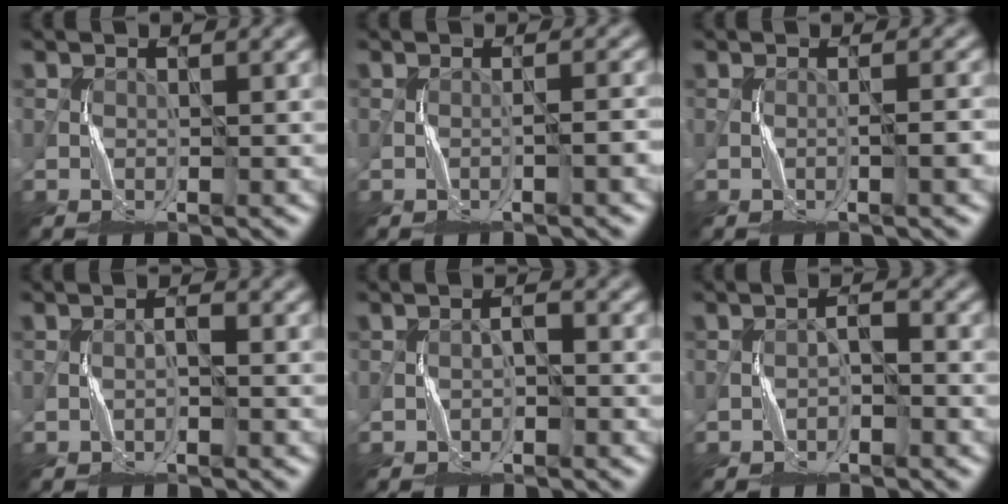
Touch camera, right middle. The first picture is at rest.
{"total": 1.4, "force": [-0.5, 0.1, 1.3], "torque": [-0.018, 0.006, -0.010]}
{"total": 1.8, "force": [-0.5, 0.2, 1.7], "torque": [-0.025, 0.004, -0.009]}
{"total": 0.8, "force": [-0.3, 0.2, 0.7], "torque": [-0.013, 0.002, -0.007]}
{"total": 1.2, "force": [-0.4, 0.7, 1.0], "torque": [-0.005, 0.005, -0.010]}
{"total": 1.3, "force": [-0.7, 0.5, 0.9], "torque": [-0.009, 0.008, -0.017]}